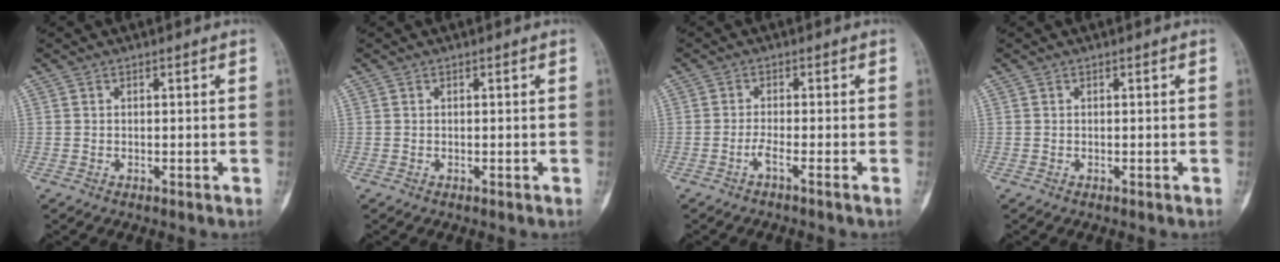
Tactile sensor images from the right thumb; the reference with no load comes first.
{"total": 0.0}
{"total": 1.6, "force": [-1.1, -0.4, 1.2], "torque": [-0.033, 0.003, -0.025]}
{"total": 0.0}